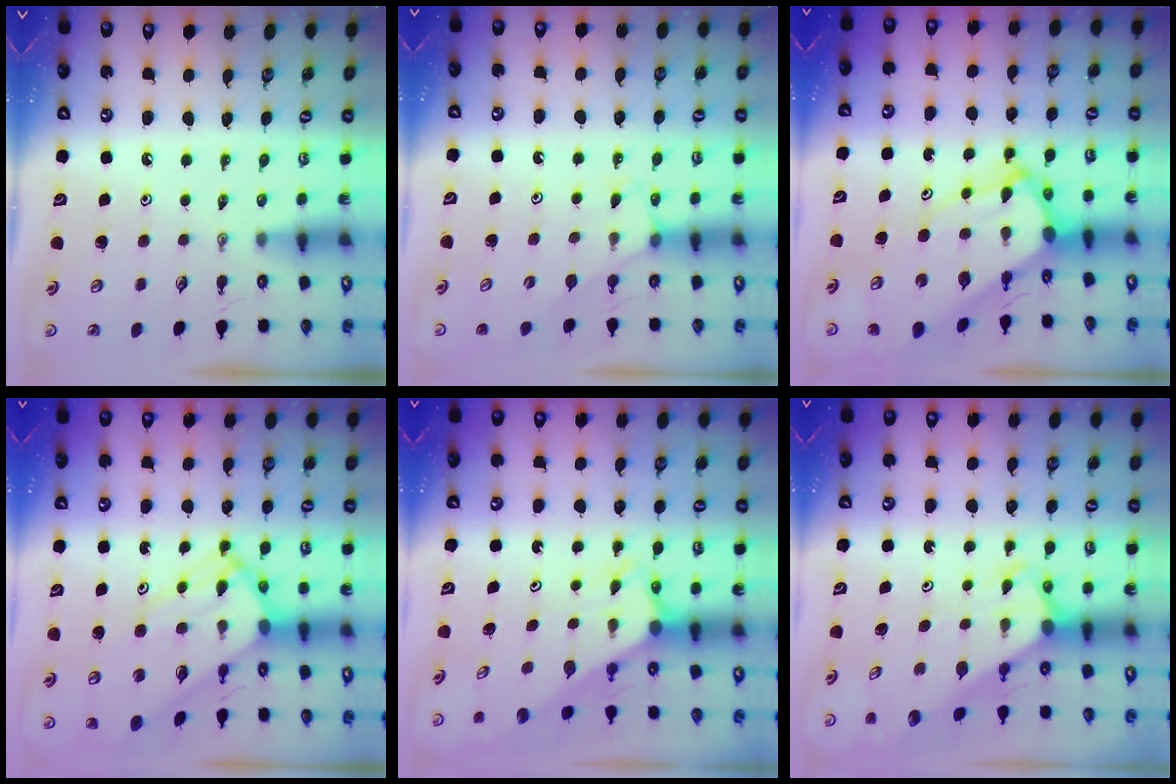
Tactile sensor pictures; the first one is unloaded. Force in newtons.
{"total": 5.3, "press": 5.2, "slide": 0.7}
{"total": 10.3, "press": 10.2, "slide": 1.0}
{"total": 10.4, "press": 10.4, "slide": 1.1}
{"total": 2.6, "press": 2.6, "slide": 0.1}
{"total": 5.2, "press": 5.1, "slide": 0.2}